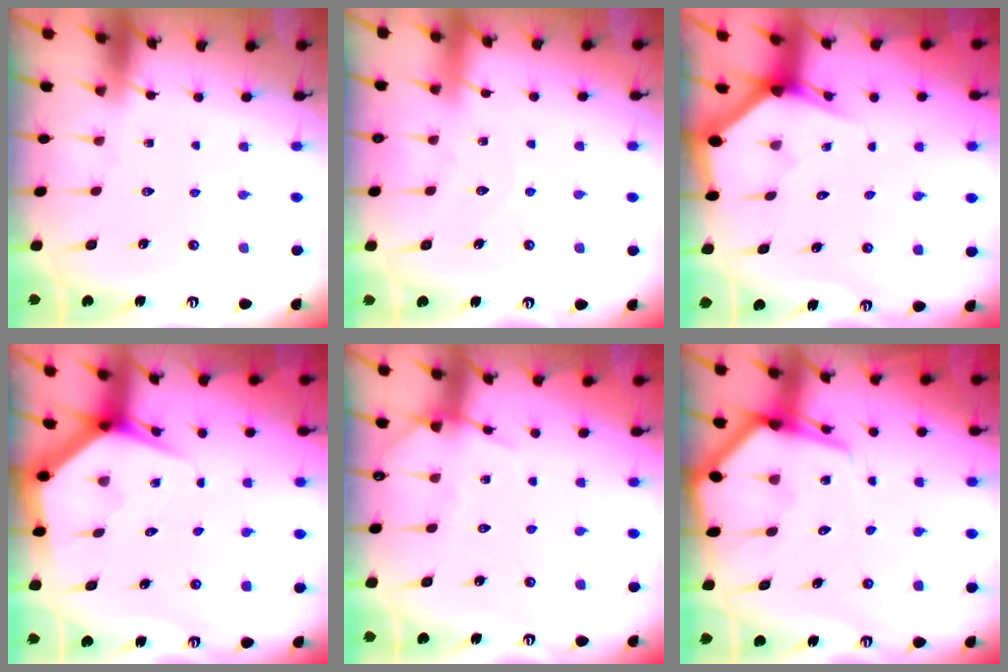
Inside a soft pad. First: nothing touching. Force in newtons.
{"total": 5.3, "press": 5.3, "slide": 0.5}
{"total": 2.7, "press": 2.7, "slide": 0.1}
{"total": 4.4, "press": 4.4, "slide": 0.3}
{"total": 5.8, "press": 5.8, "slide": 0.7}
{"total": 7.2, "press": 7.2, "slide": 0.8}